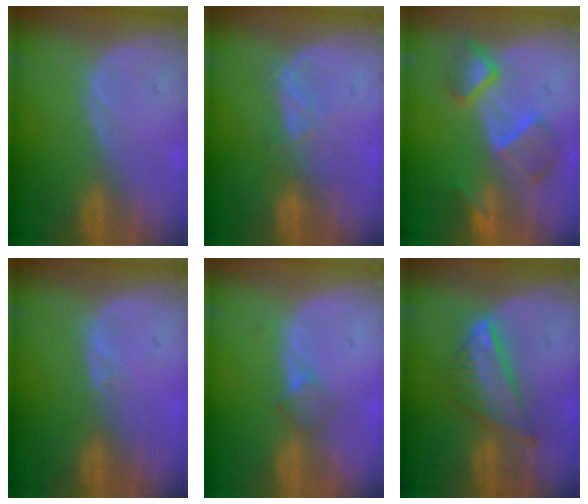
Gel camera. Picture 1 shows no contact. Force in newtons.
{"total": 2.9, "press": 2.8, "slide": 0.7}
{"total": 7.3, "press": 6.6, "slide": 2.9}
{"total": 0.7, "press": 0.6, "slide": 0.3}
{"total": 2.3, "press": 2.0, "slide": 1.1}
{"total": 7.6, "press": 6.5, "slide": 3.9}